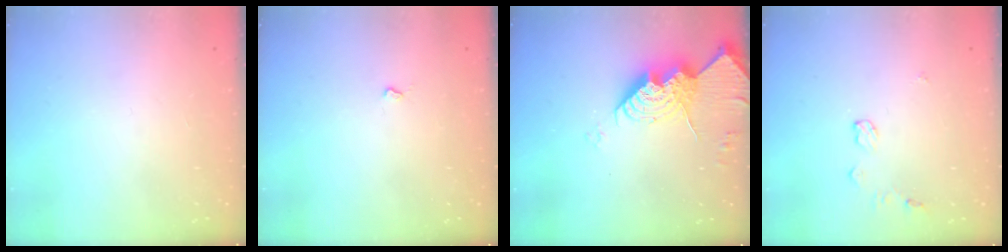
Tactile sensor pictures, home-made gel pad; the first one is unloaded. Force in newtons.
{"total": 1.9, "press": 1.9, "slide": 0.4}
{"total": 15.6, "press": 15.5, "slide": 1.5}
{"total": 5.6, "press": 5.5, "slide": 0.6}